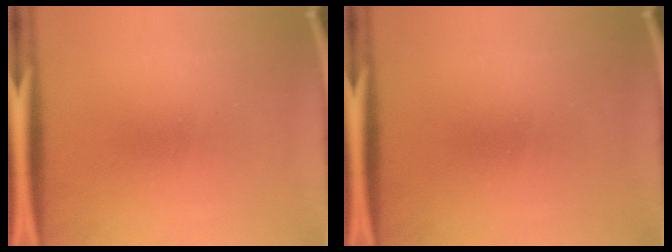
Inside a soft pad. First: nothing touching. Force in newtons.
{"total": 0.0}